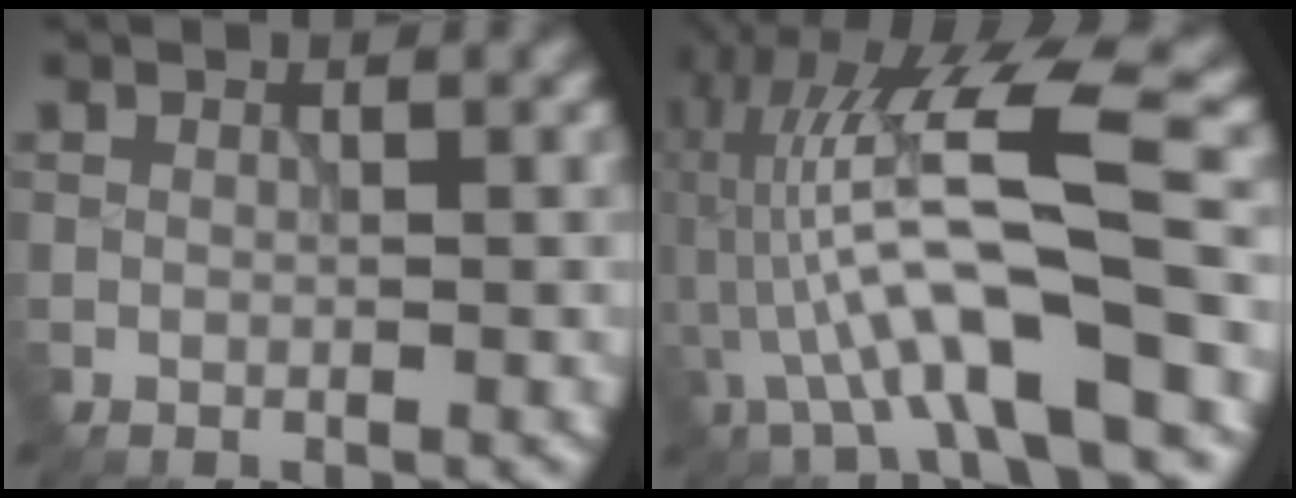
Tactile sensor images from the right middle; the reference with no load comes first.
{"total": 12.0, "force": [-1.7, 2.3, 11.6], "torque": [-0.224, 0.026, -0.027]}